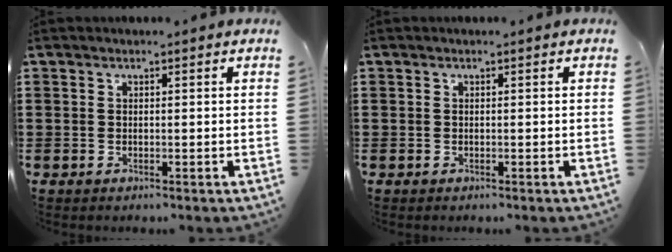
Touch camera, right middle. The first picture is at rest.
{"total": 0.0}